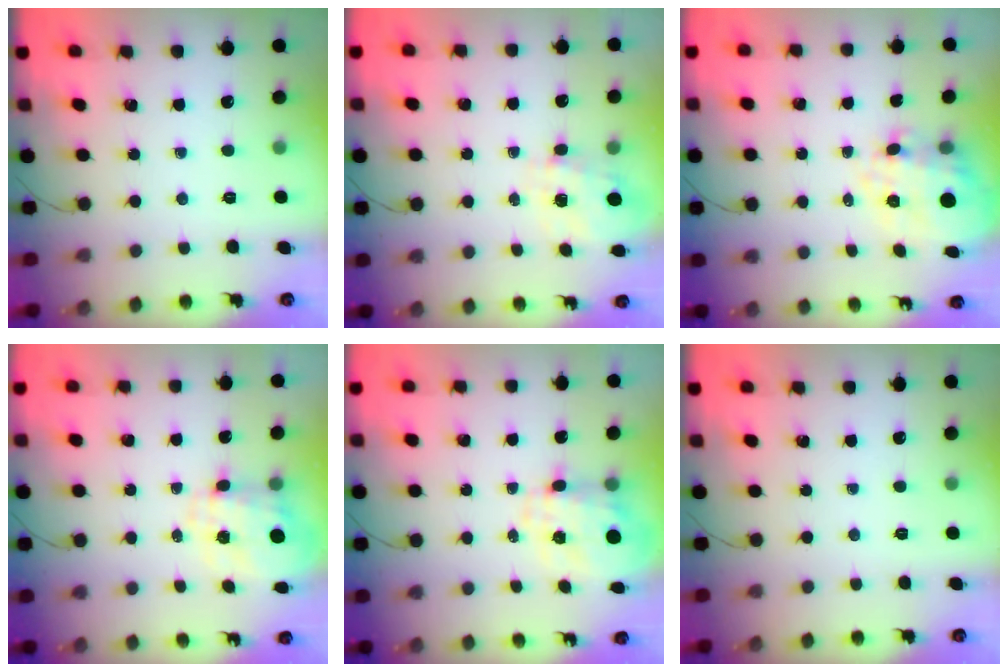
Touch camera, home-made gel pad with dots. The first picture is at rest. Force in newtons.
{"total": 0.7, "press": 0.4, "slide": 0.6}
{"total": 11.9, "press": 11.6, "slide": 2.6}
{"total": 6.6, "press": 6.5, "slide": 1.2}
{"total": 5.8, "press": 5.6, "slide": 1.4}
{"total": 0.0}